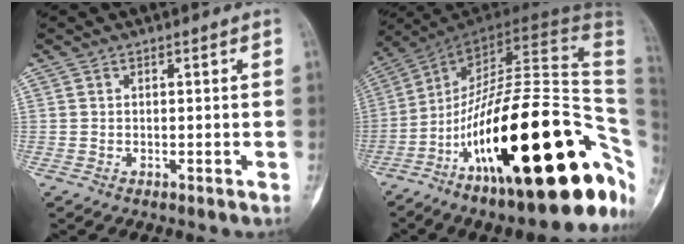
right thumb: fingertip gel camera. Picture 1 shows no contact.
{"total": 37.0, "force": [-10.7, 12.6, 33.1], "torque": [-0.406, 0.085, -0.165]}